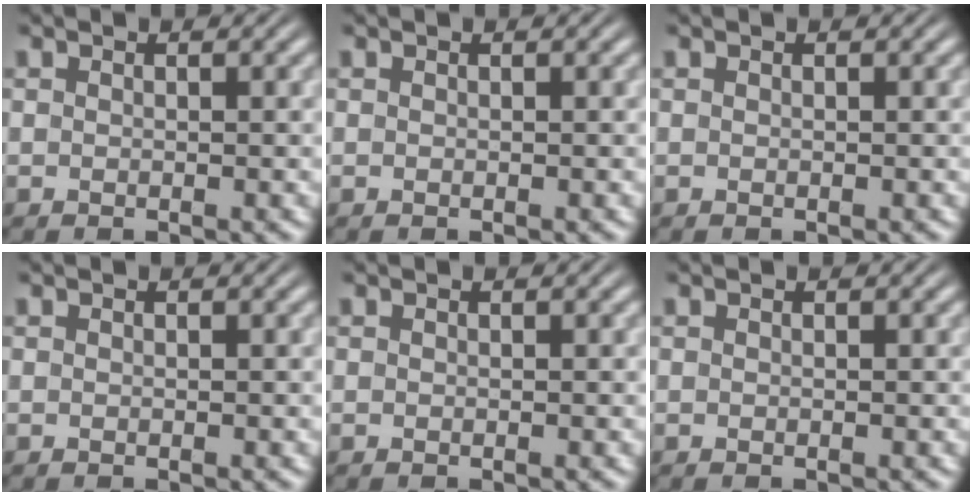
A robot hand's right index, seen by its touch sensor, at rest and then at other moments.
{"total": 0.0}
{"total": 0.0}
{"total": 0.0}
{"total": 0.0}
{"total": 0.0}